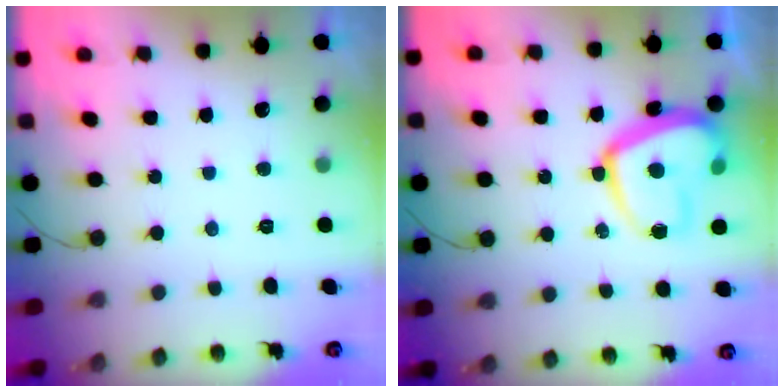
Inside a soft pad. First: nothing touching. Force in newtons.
{"total": 16.3, "press": 16.3, "slide": 1.4}